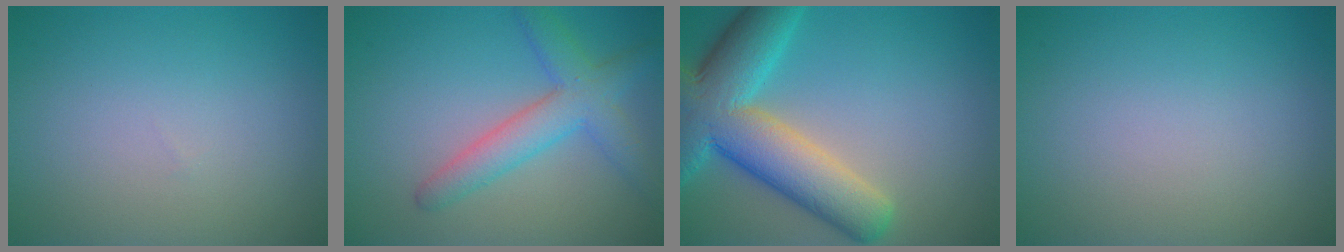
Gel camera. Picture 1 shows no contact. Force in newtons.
{"total": 4.5, "press": 4.5, "slide": 0.2}
{"total": 10.4, "press": 10.4, "slide": 0.7}
{"total": 0.0}